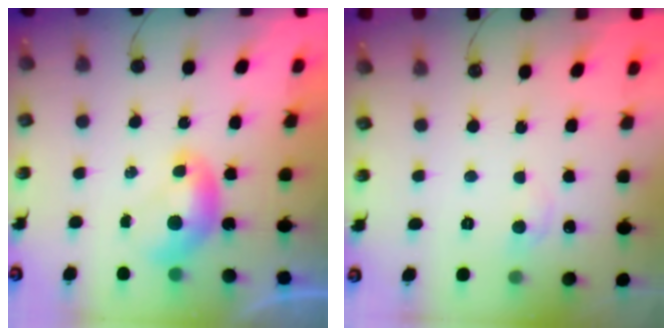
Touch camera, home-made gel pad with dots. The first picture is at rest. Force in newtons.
{"total": 0.7, "press": 0.2, "slide": 0.7}